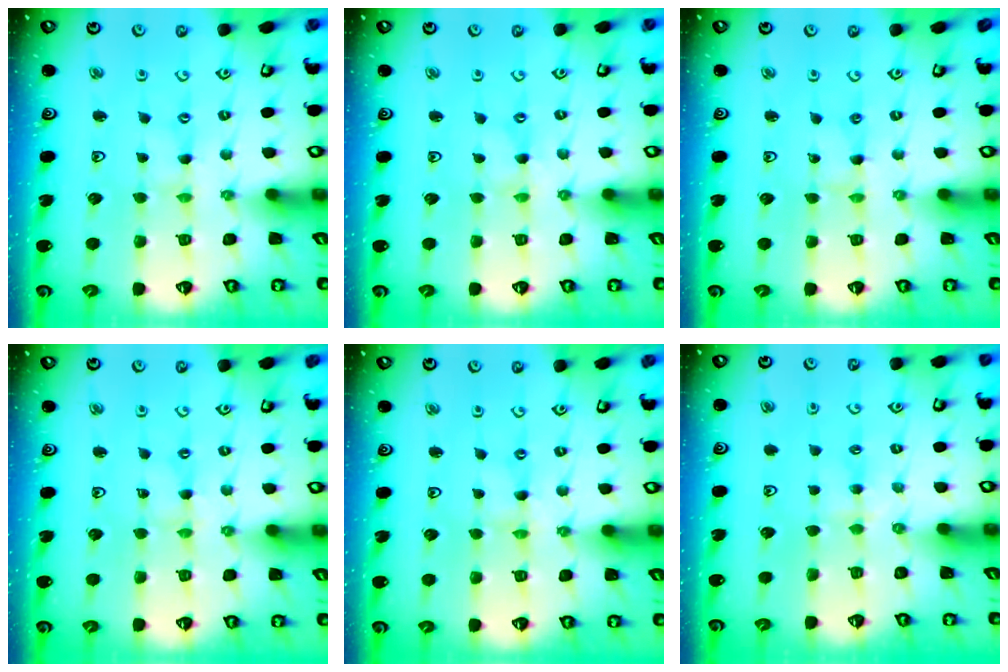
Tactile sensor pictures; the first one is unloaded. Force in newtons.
{"total": 0.0}
{"total": 0.6, "press": 0.6, "slide": 0.1}
{"total": 0.5, "press": 0.5, "slide": 0.1}
{"total": 0.0}
{"total": 2.7, "press": 2.6, "slide": 0.4}